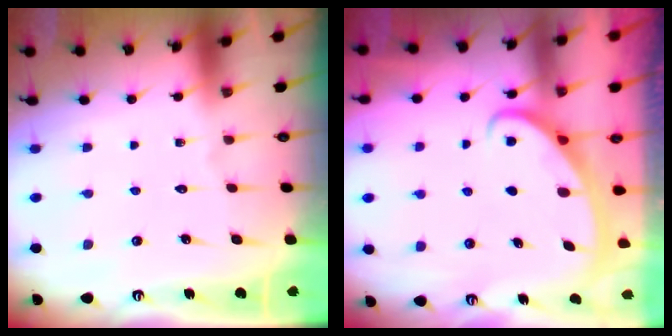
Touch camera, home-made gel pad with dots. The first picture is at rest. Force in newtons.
{"total": 2.8, "press": 2.8, "slide": 0.4}